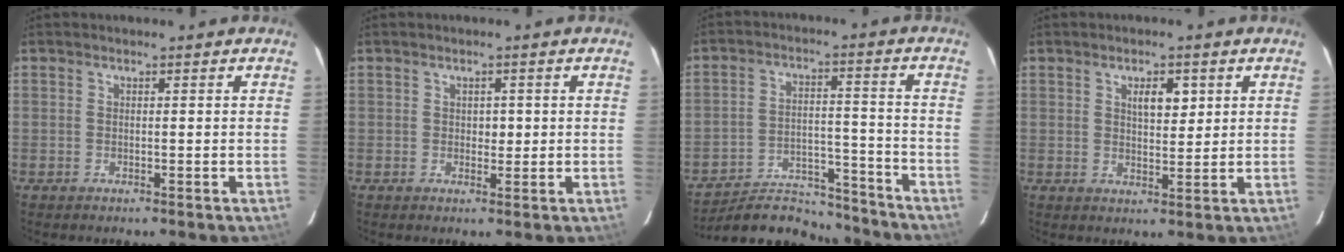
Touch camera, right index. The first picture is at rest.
{"total": 1.6, "force": [0.2, 1.2, 1.2], "torque": [-0.013, 0.001, 0.004]}
{"total": 12.5, "force": [-12.2, 2.9, 0.9], "torque": [-0.004, 0.033, -0.190]}
{"total": 3.9, "force": [1.7, 1.6, 3.2], "torque": [-0.051, 0.001, 0.028]}